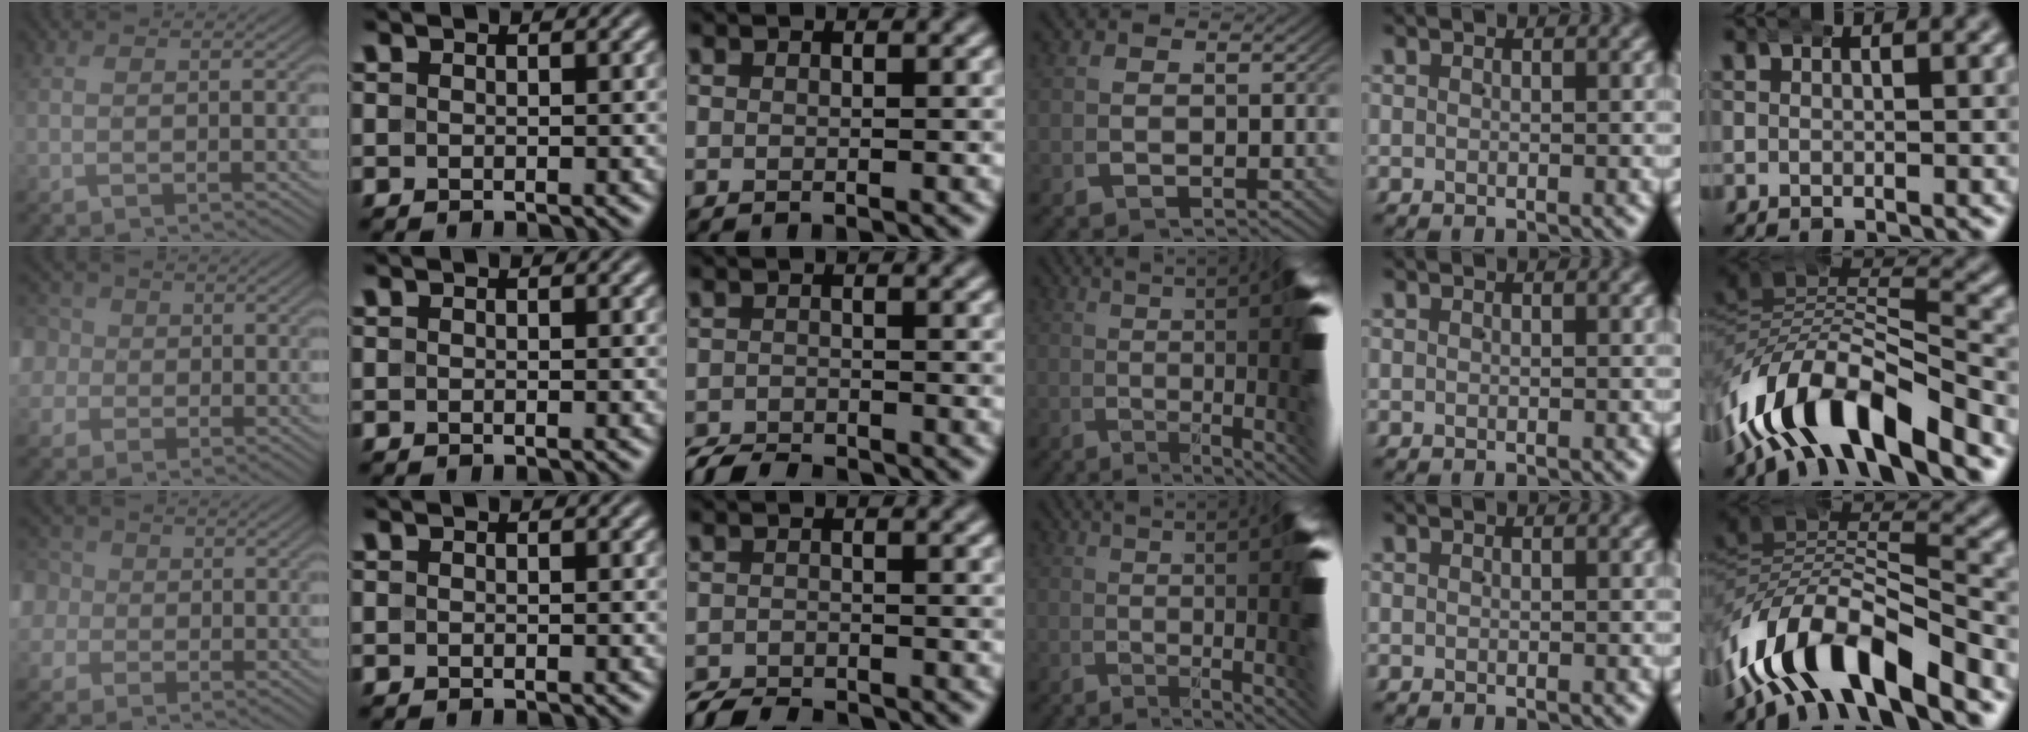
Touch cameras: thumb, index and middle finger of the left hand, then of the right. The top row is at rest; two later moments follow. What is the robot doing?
{"motion": "wrap", "object": "arm wrap"}